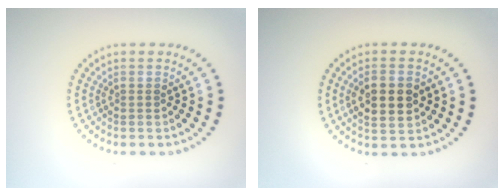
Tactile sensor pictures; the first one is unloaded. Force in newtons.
{"total": 3.6, "press": 3.6, "slide": 0.1}